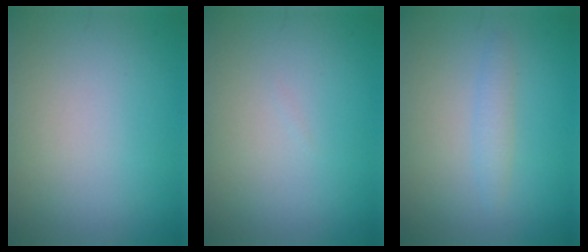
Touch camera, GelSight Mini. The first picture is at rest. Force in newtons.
{"total": 0.0}
{"total": 1.4, "press": 1.4, "slide": 0.1}